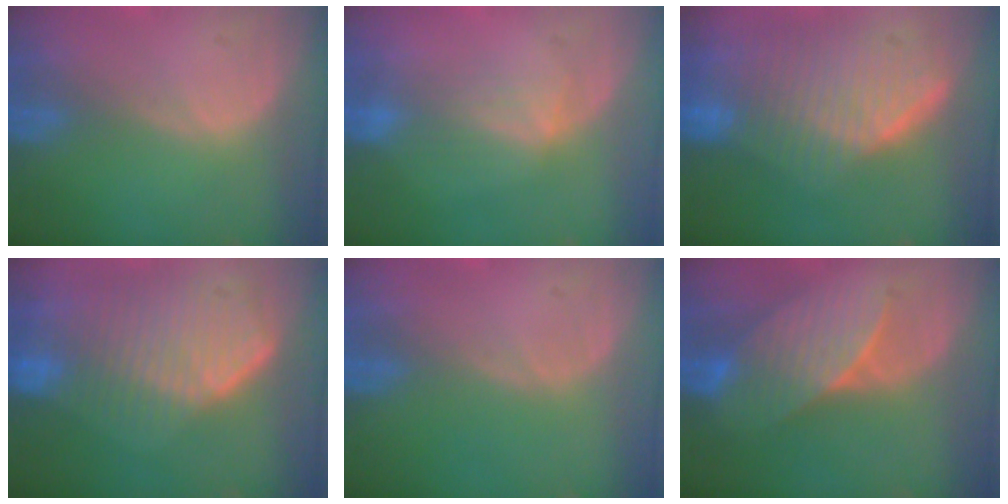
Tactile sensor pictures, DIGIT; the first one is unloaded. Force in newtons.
{"total": 3.2, "press": 3.2, "slide": 0.4}
{"total": 10.1, "press": 9.0, "slide": 4.5}
{"total": 10.8, "press": 9.4, "slide": 5.3}
{"total": 0.0}
{"total": 7.2, "press": 7.1, "slide": 1.1}